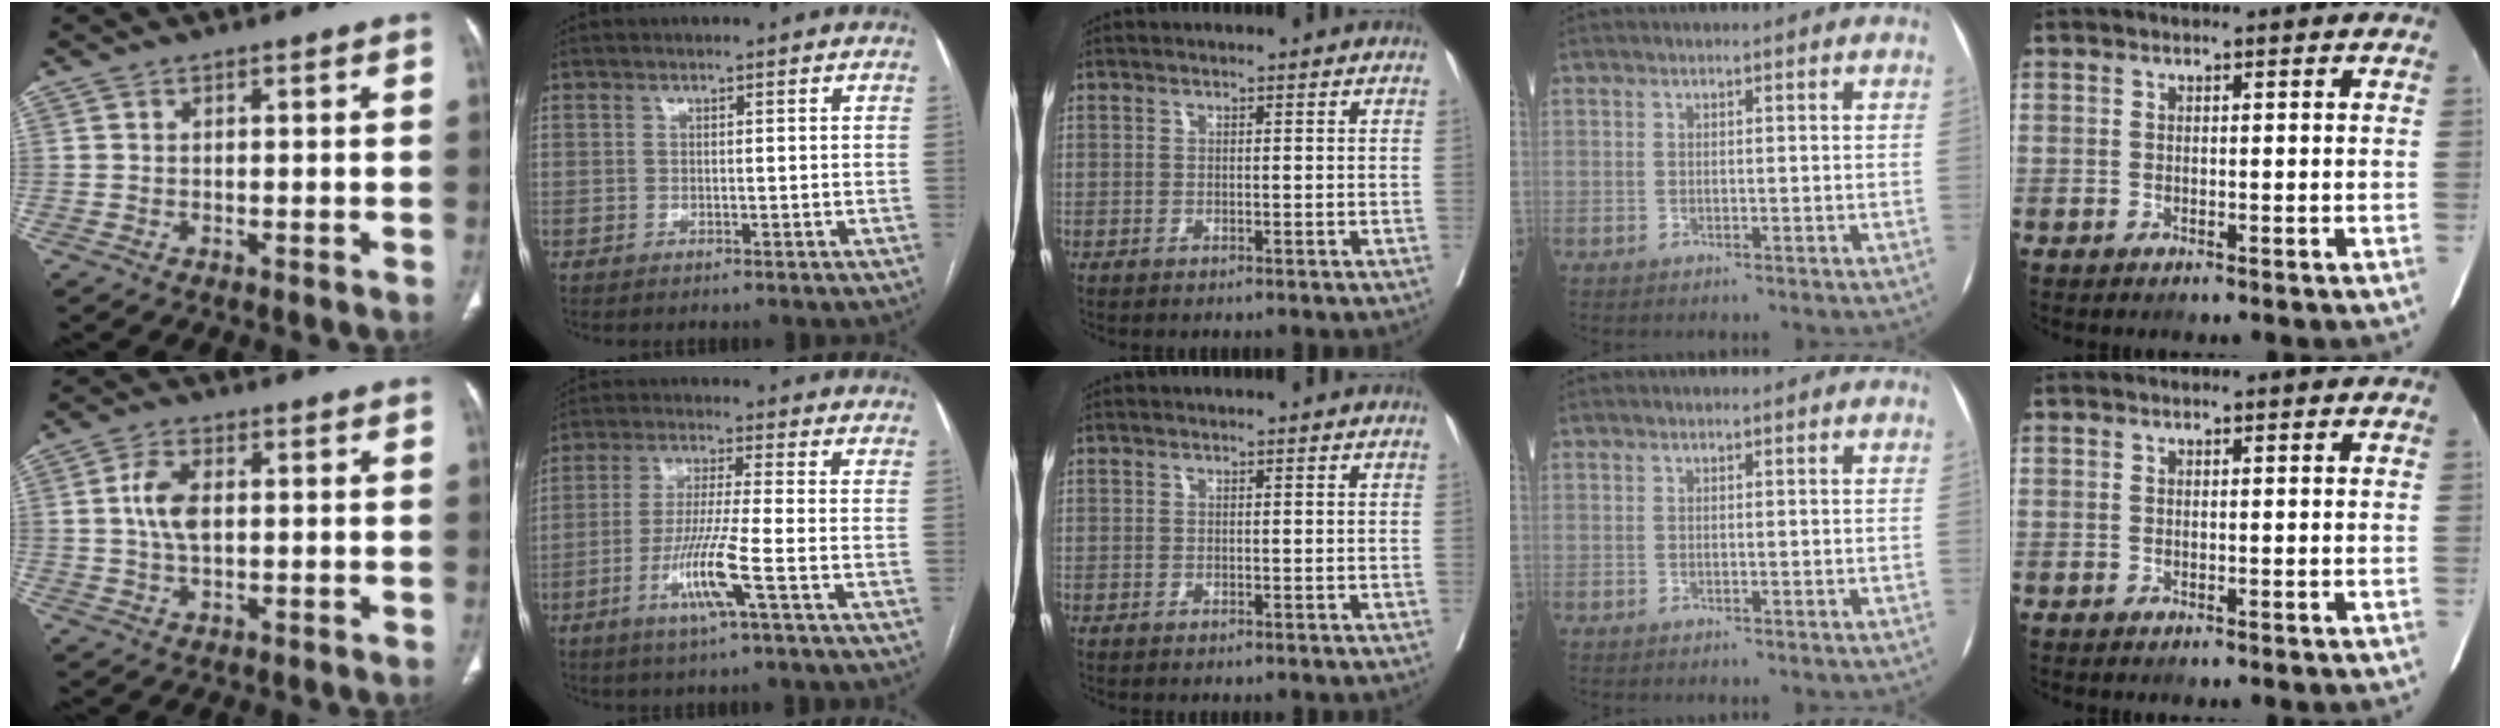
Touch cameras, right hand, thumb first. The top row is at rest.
{"thumb": {"total": 5.9, "force": [0.6, 3.3, 4.8], "torque": [-0.097, 0.003, 0.008]}, "index": {"total": 8.8, "force": [-3.4, -0.9, 8.1], "torque": [-0.159, -0.014, -0.069]}}